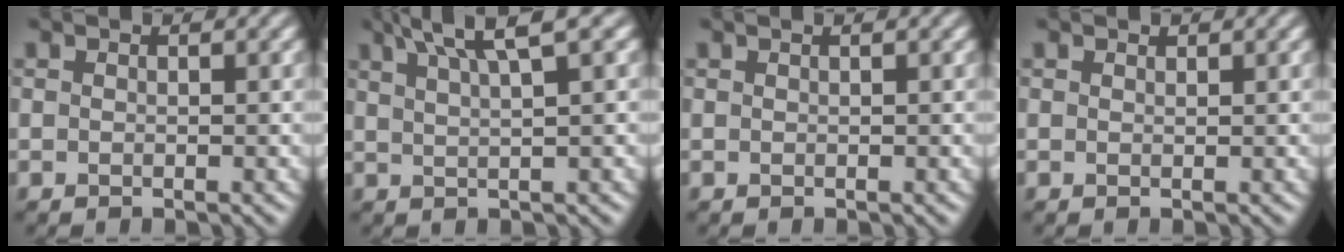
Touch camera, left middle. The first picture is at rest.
{"total": 4.9, "force": [3.2, 0.6, 3.6], "torque": [-0.057, 0.022, 0.052]}
{"total": 0.7, "force": [0.6, 0.1, 0.4], "torque": [-0.002, 0.001, 0.002]}
{"total": 0.6, "force": [0.6, 0.0, 0.0], "torque": [-0.003, -0.002, 0.008]}